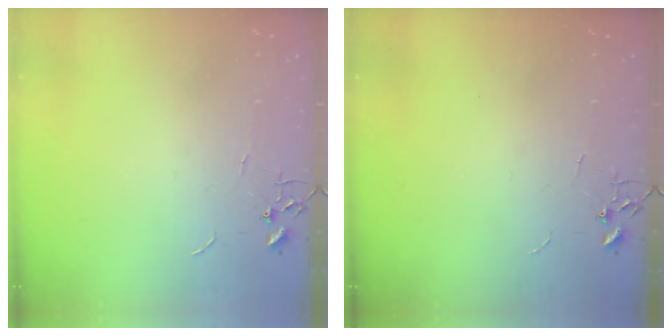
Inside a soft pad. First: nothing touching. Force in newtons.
{"total": 0.0}